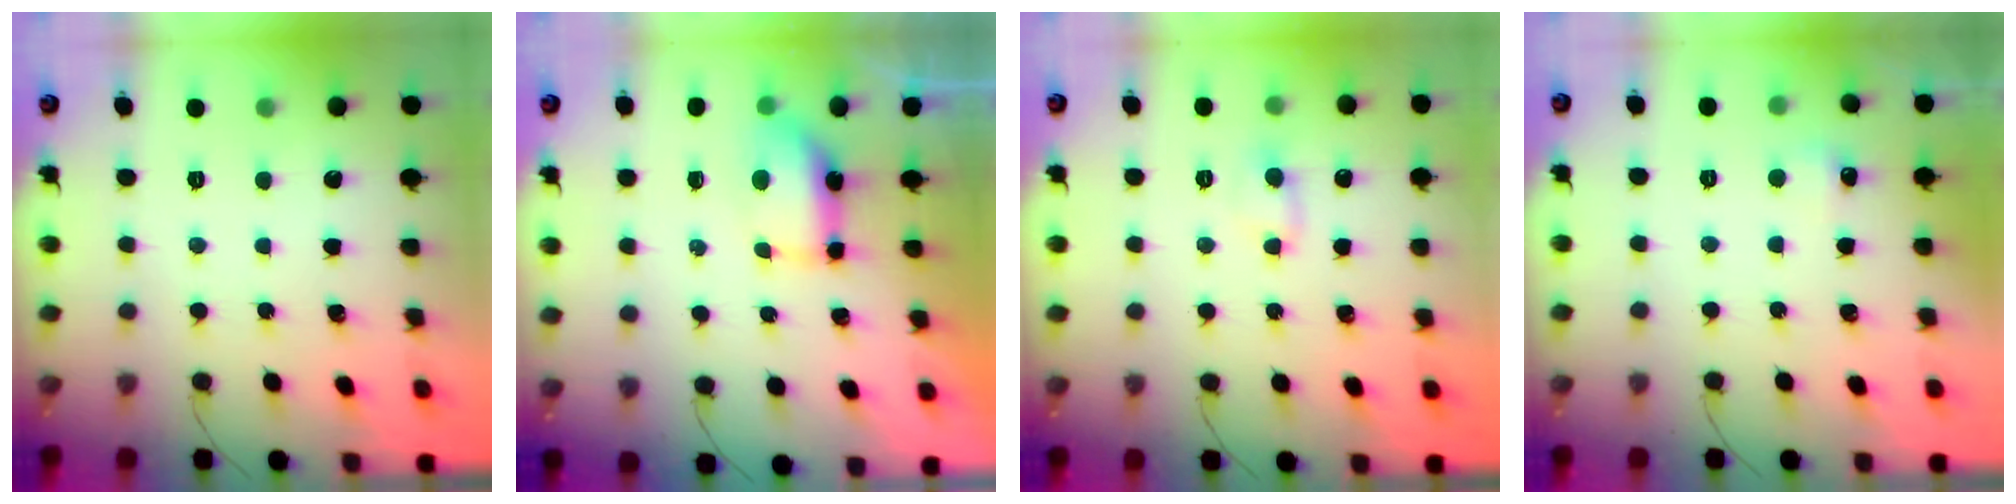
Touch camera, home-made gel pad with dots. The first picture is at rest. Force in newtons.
{"total": 6.8, "press": 6.8, "slide": 0.5}
{"total": 2.5, "press": 2.4, "slide": 0.8}
{"total": 4.3, "press": 4.2, "slide": 1.0}